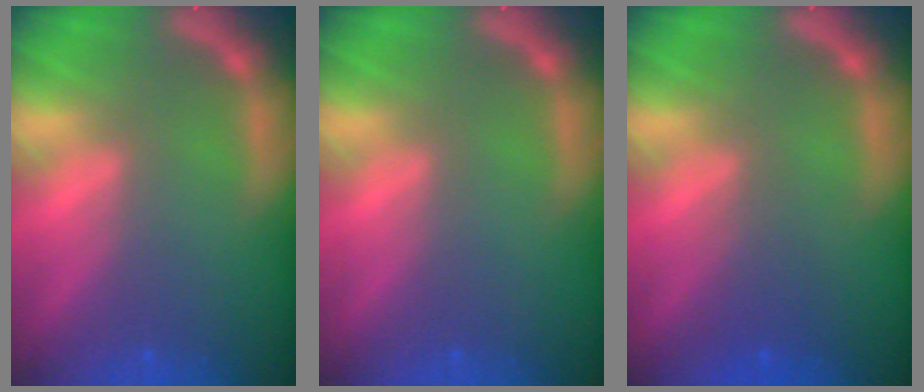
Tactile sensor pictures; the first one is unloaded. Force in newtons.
{"total": 0.0}
{"total": 2.0}